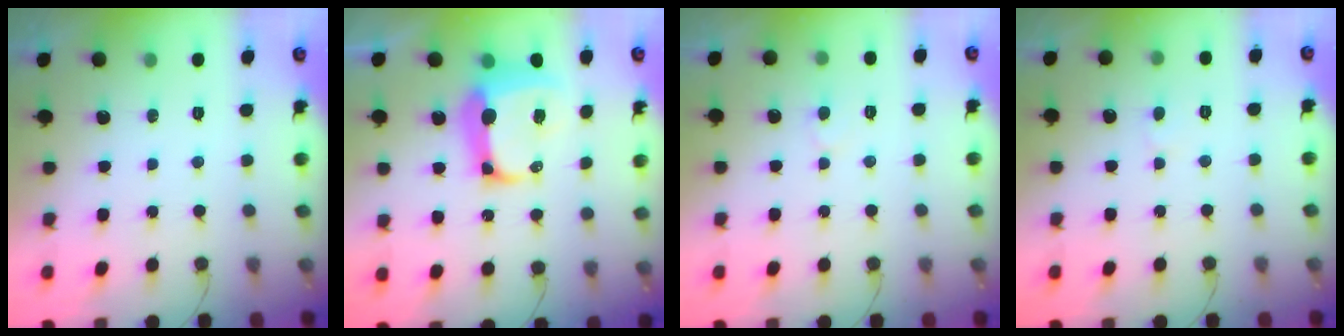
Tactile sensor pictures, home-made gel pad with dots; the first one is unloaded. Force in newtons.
{"total": 14.4, "press": 14.3, "slide": 1.9}
{"total": 6.1, "press": 6.1, "slide": 0.4}
{"total": 3.6, "press": 3.6, "slide": 0.3}